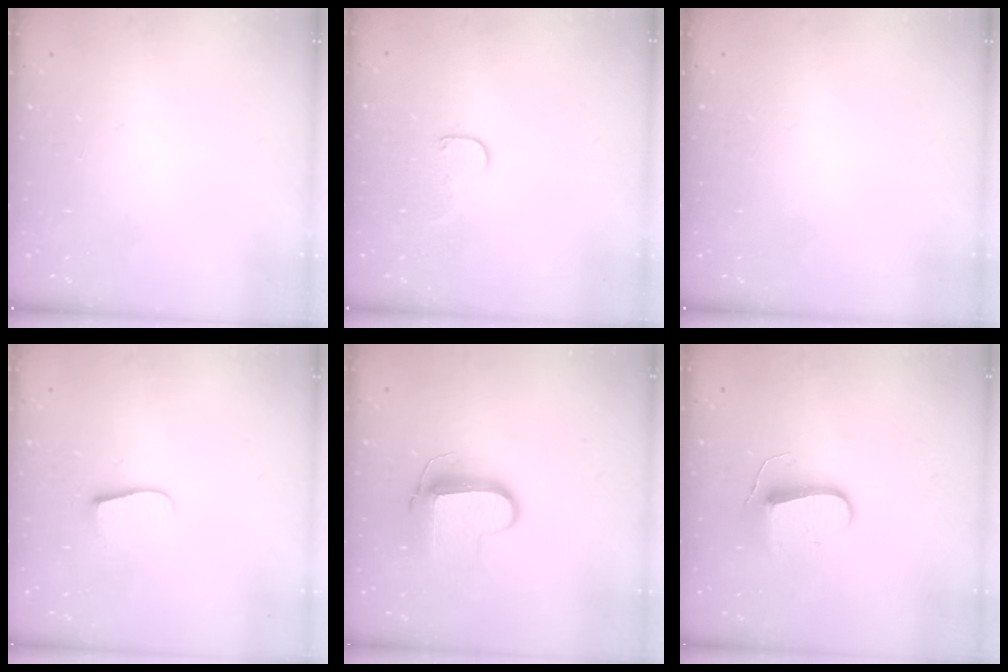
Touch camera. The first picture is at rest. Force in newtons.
{"total": 5.6, "press": 5.5, "slide": 0.5}
{"total": 0.0}
{"total": 5.5, "press": 5.5, "slide": 0.5}
{"total": 10.3, "press": 10.3, "slide": 1.1}
{"total": 9.3, "press": 9.3, "slide": 0.6}